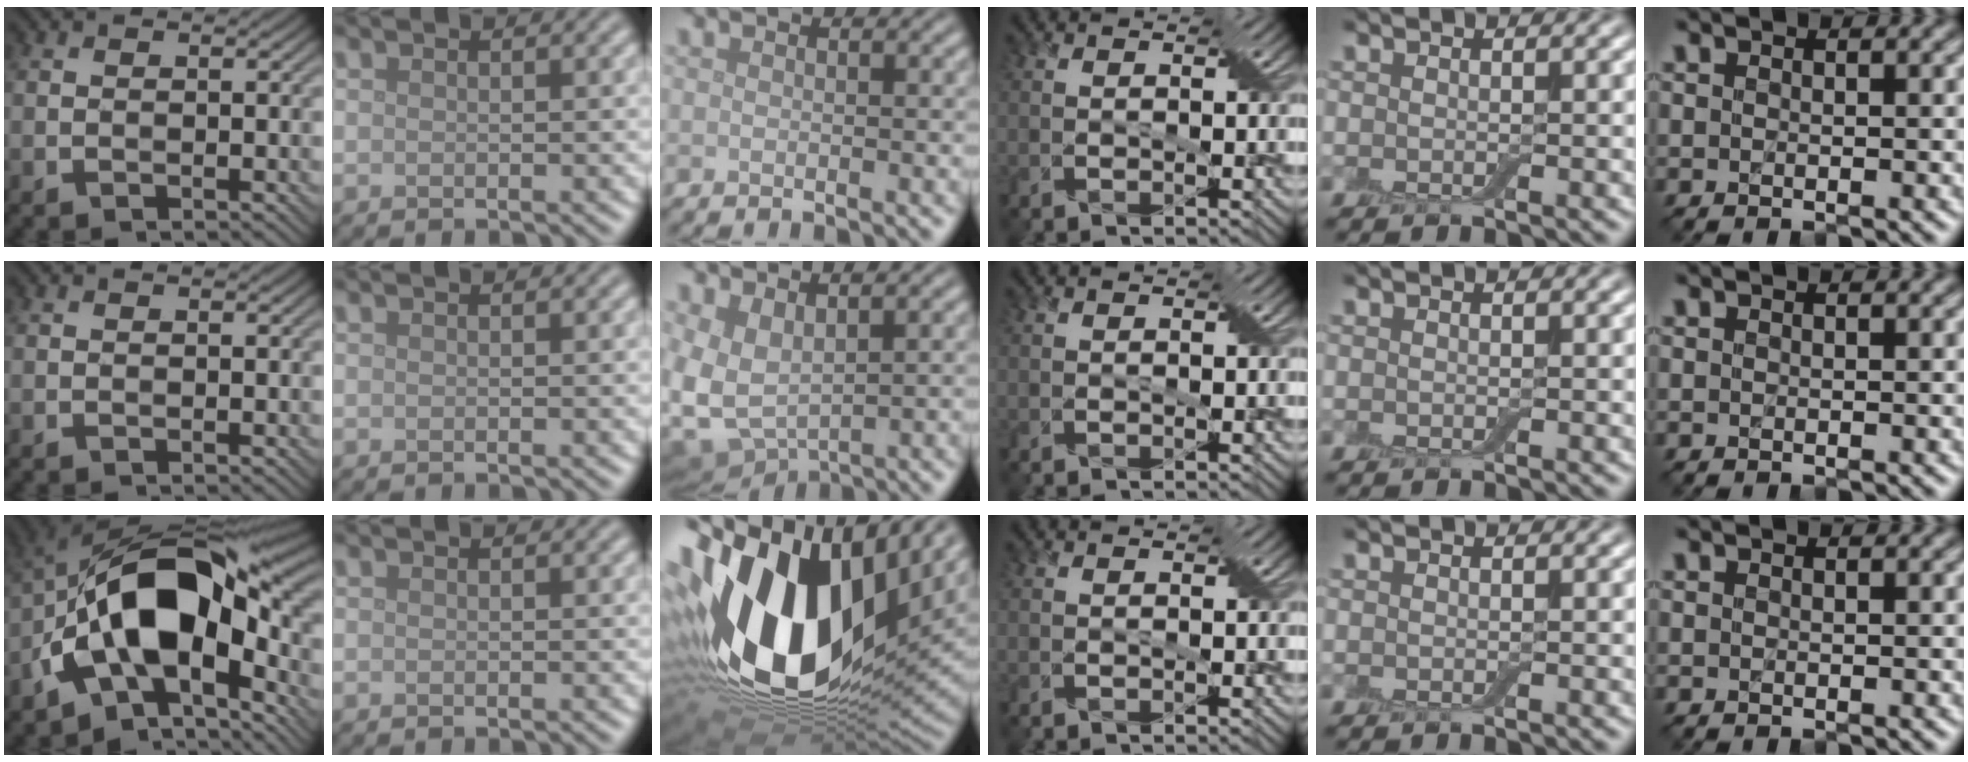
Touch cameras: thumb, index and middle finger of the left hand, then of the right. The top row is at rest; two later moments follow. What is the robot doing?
{"motion": "cut", "object": "aluminum foil"}